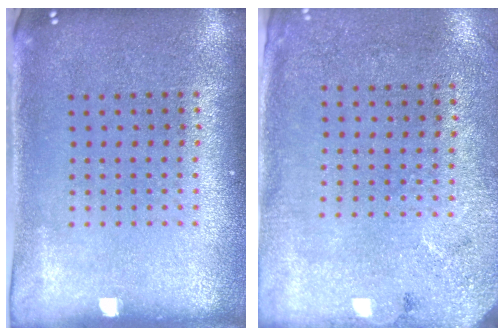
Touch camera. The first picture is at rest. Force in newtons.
{"total": 2.7, "press": 2.2, "slide": 1.7}